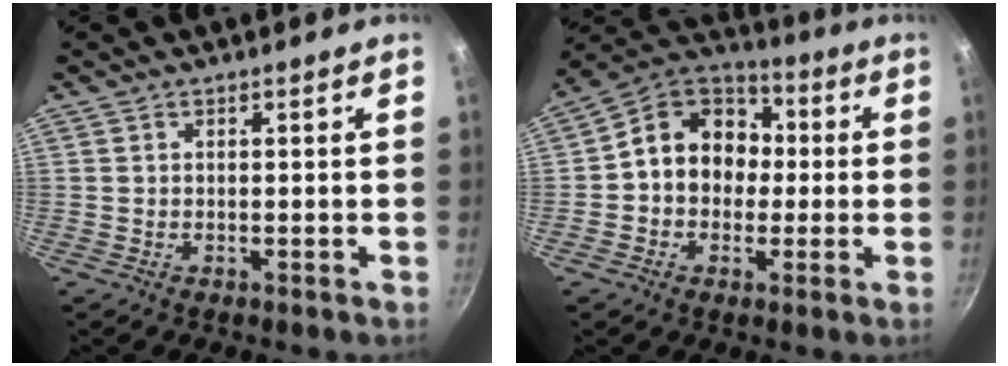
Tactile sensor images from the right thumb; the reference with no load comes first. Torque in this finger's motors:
{"motor_torque": [-0.05, 0.43, 0.10, 0.16, 0.10]}